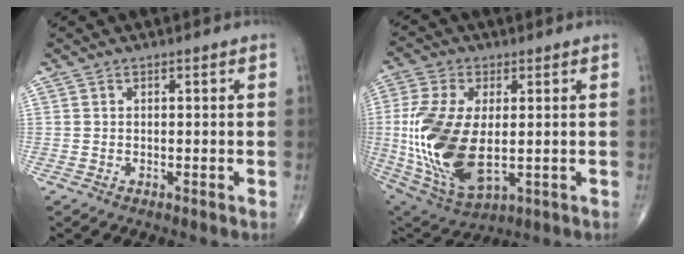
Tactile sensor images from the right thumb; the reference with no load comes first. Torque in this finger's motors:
{"motor_torque": [2.18, 2.86, 2.06, -0.20, 0.29]}